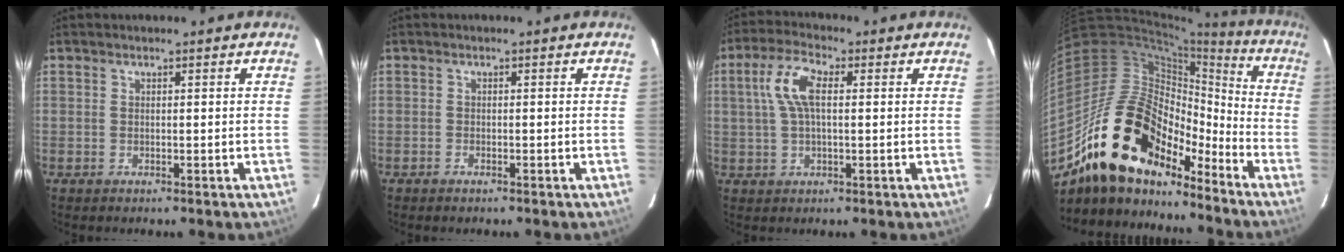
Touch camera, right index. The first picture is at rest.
{"total": 0.8, "force": [-0.7, 0.3, 0.2], "torque": [-0.007, 0.000, -0.013]}
{"total": 7.4, "force": [1.5, 2.8, 6.6], "torque": [-0.139, 0.018, 0.029]}
{"total": 22.9, "force": [-16.4, 11.0, 11.6], "torque": [-0.214, 0.010, -0.285]}